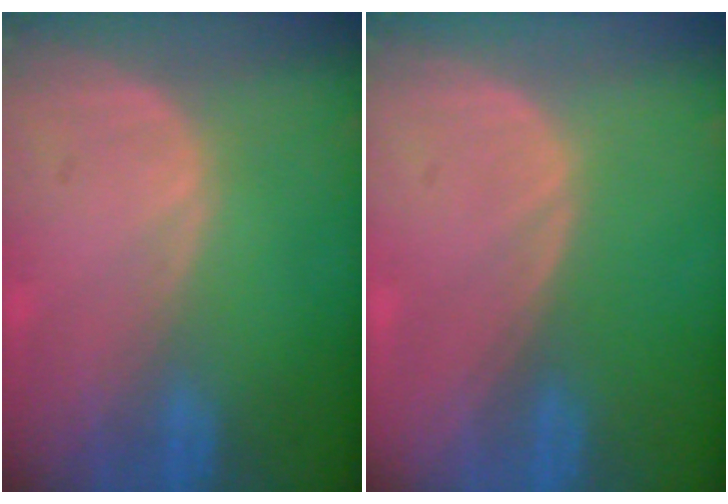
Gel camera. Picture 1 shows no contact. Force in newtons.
{"total": 0.0}